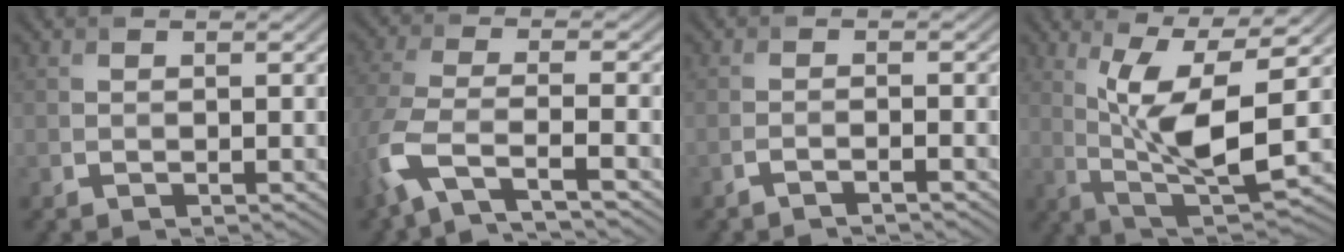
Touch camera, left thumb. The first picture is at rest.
{"total": 7.7, "force": [-4.7, 2.4, 5.6], "torque": [-0.140, -0.011, -0.103]}
{"total": 1.6, "force": [-1.4, 0.1, 0.6], "torque": [-0.001, 0.004, -0.038]}
{"total": 10.7, "force": [1.1, 3.1, 10.2], "torque": [-0.199, -0.002, 0.027]}